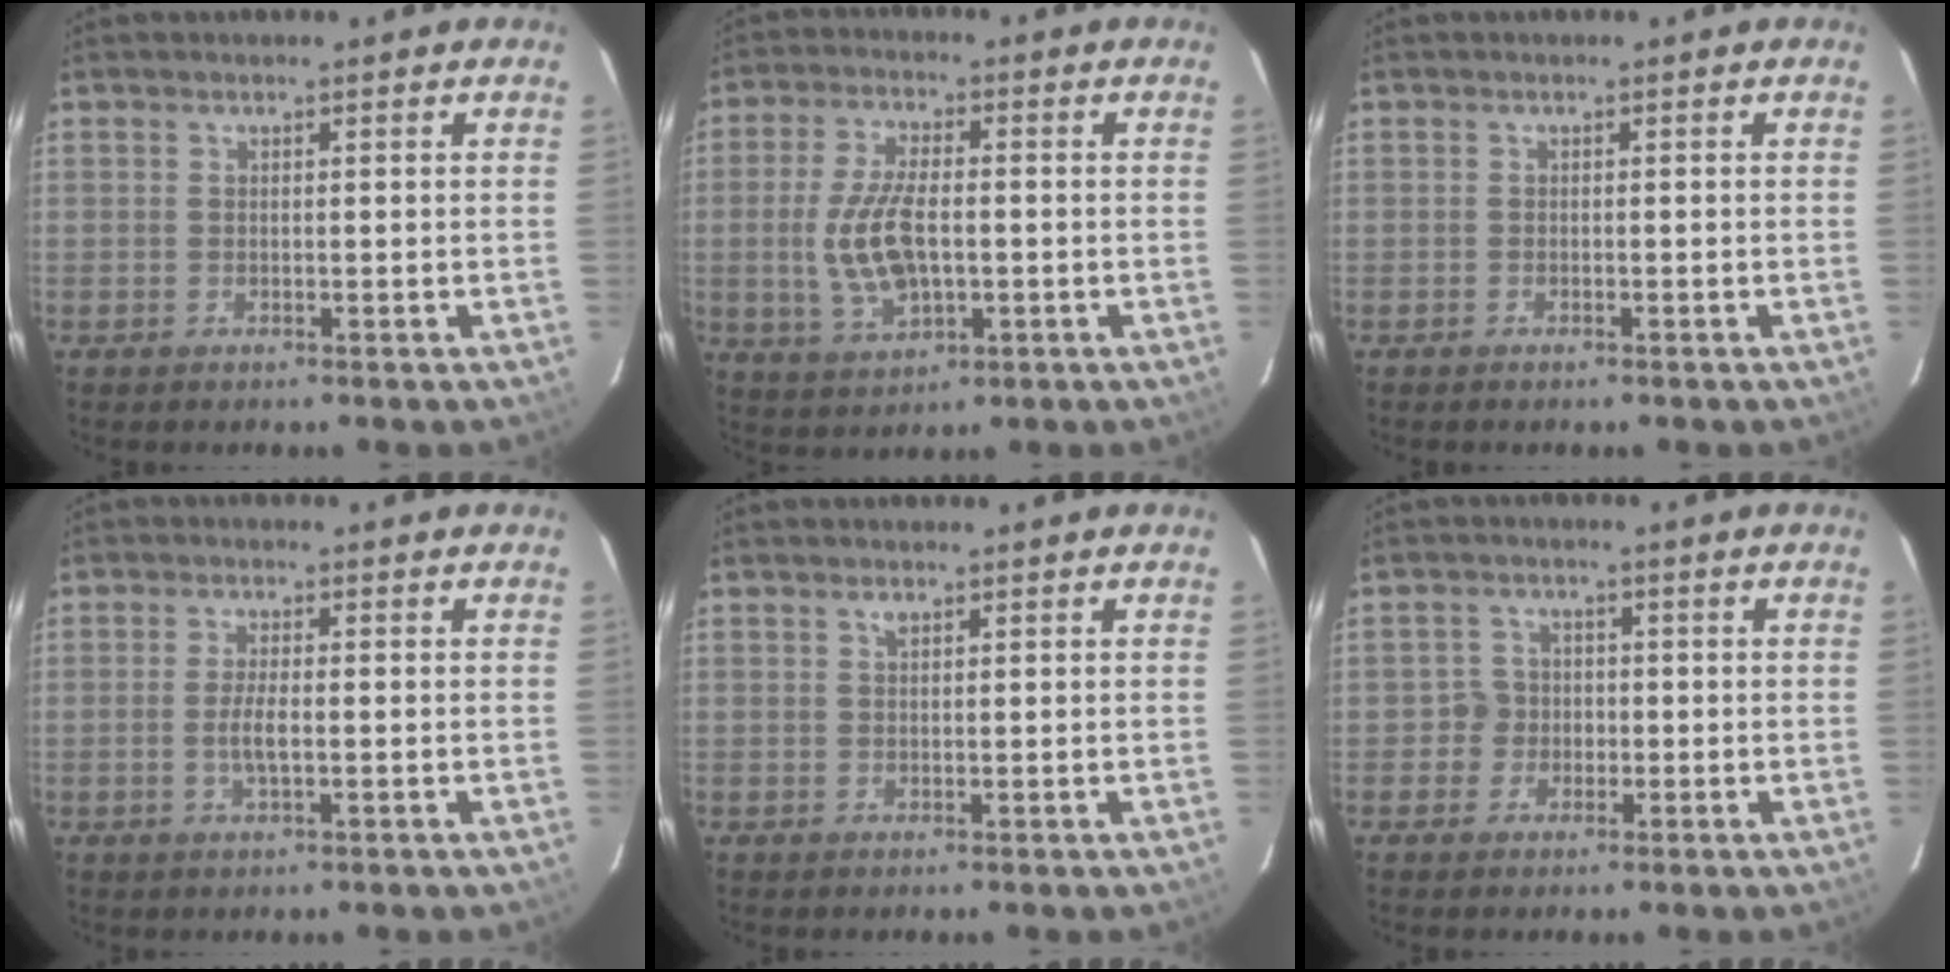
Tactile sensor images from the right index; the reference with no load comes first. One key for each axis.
{"total": 11.0, "fx": -1.1, "fy": 5.4, "fz": 9.5, "tx": -0.196, "ty": -0.003, "tz": -0.014}
{"total": 0.6, "fx": -0.5, "fy": 0.2, "fz": 0.2, "tx": -0.005, "ty": 0.001, "tz": -0.010}
{"total": 3.2, "fx": -0.7, "fy": 0.8, "fz": 3.0, "tx": -0.059, "ty": -0.004, "tz": -0.012}
{"total": 0.8, "fx": 0.5, "fy": 0.4, "fz": 0.5, "tx": -0.008, "ty": 0.003, "tz": 0.009}
{"total": 3.4, "fx": -0.9, "fy": 3.2, "fz": 0.1, "tx": 0.004, "ty": 0.015, "tz": -0.017}